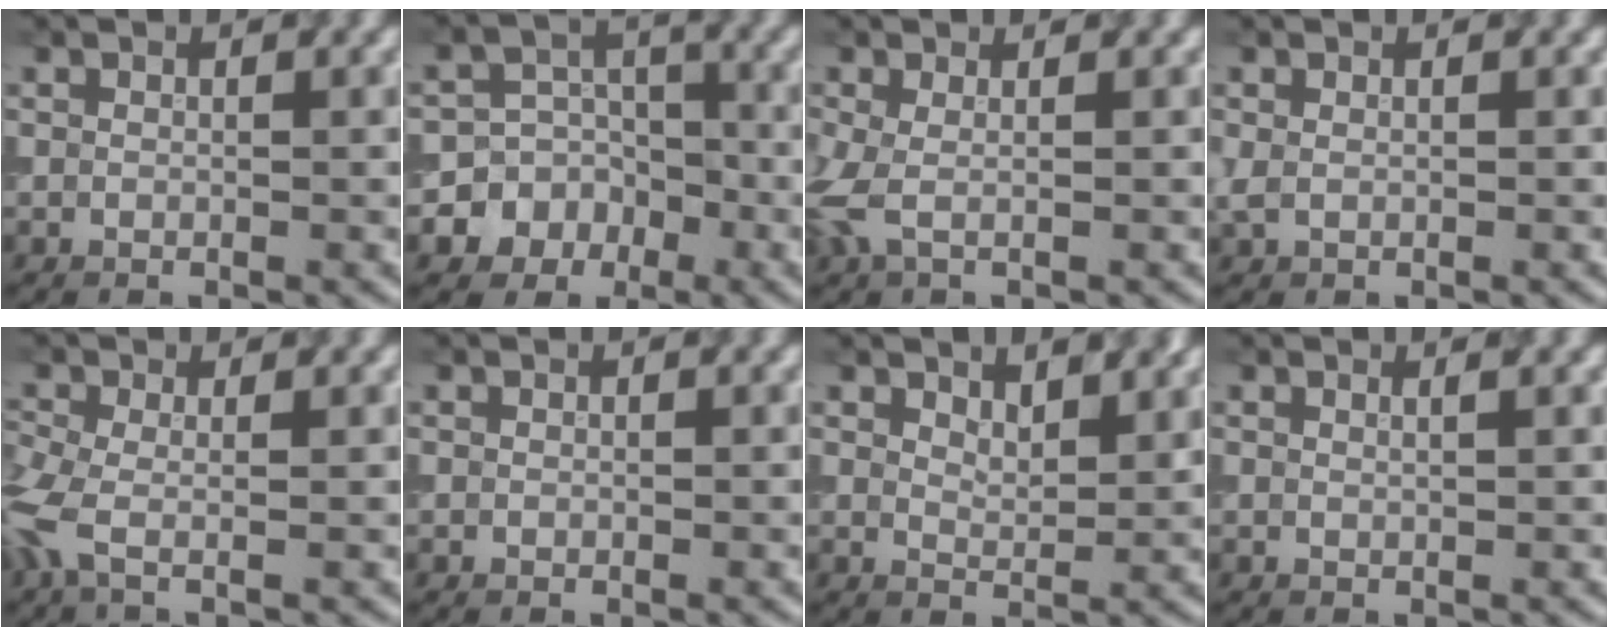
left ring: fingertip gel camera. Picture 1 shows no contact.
{"total": 8.0, "force": [-3.7, 6.9, 1.1], "torque": [-0.002, 0.000, -0.078]}
{"total": 2.0, "force": [0.0, 0.6, 1.9], "torque": [-0.048, -0.001, -0.006]}
{"total": 0.8, "force": [0.2, 0.5, 0.6], "torque": [-0.014, 0.001, 0.003]}
{"total": 2.9, "force": [-1.0, 1.0, 2.6], "torque": [-0.070, -0.008, -0.030]}
{"total": 0.0}
{"total": 2.3, "force": [1.8, 0.9, 1.1], "torque": [-0.018, -0.001, 0.032]}
{"total": 0.9, "force": [0.5, 0.3, 0.6], "torque": [-0.004, -0.001, 0.002]}